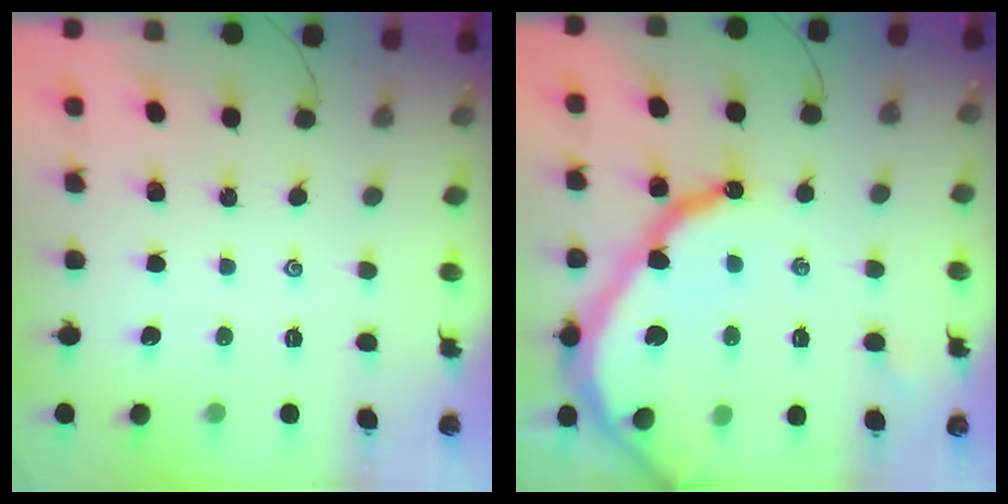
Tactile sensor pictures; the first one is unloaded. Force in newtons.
{"total": 18.5, "press": 18.4, "slide": 1.9}